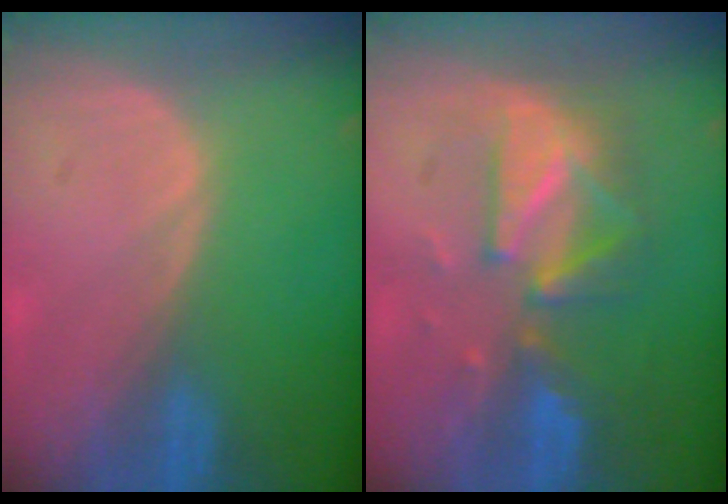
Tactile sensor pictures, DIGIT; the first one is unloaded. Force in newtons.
{"total": 8.0, "press": 8.0, "slide": 0.6}